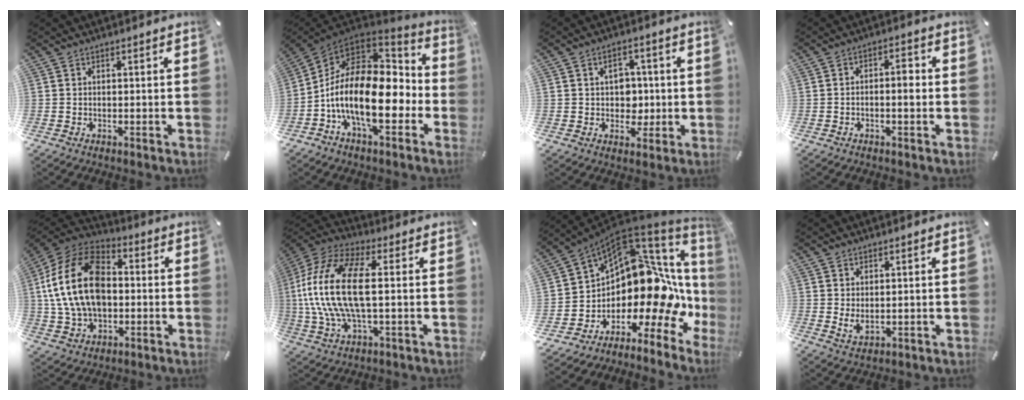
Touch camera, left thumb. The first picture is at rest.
{"total": 20.5, "force": [-4.3, 10.5, 17.1], "torque": [-0.339, -0.016, -0.077]}
{"total": 6.3, "force": [0.4, 5.4, 3.1], "torque": [-0.030, 0.000, -0.001]}
{"total": 3.7, "force": [-0.6, 1.5, 3.4], "torque": [-0.053, 0.011, -0.014]}
{"total": 19.4, "force": [0.2, 13.9, 13.6], "torque": [-0.300, 0.018, -0.001]}
{"total": 18.8, "force": [1.2, 8.6, 16.7], "torque": [-0.360, -0.009, 0.016]}
{"total": 16.0, "force": [3.3, 9.1, 12.8], "torque": [-0.195, -0.104, 0.070]}
{"total": 3.0, "force": [0.9, 1.6, 2.4], "torque": [-0.059, -0.004, 0.014]}